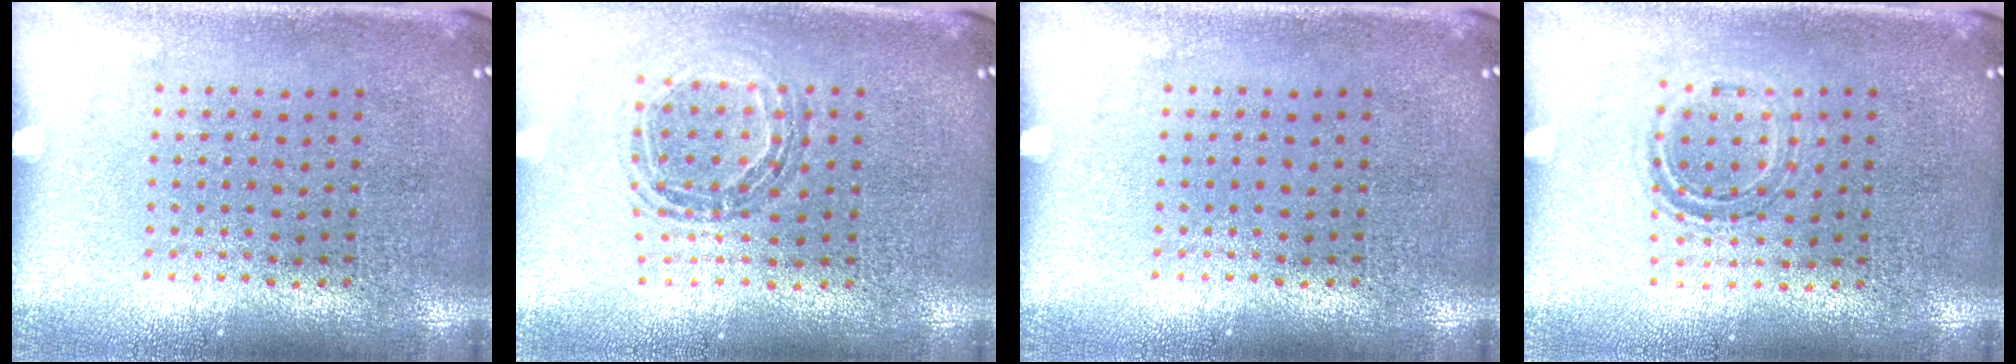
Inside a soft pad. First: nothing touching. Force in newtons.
{"total": 0.8, "press": 0.8, "slide": 0.1}
{"total": 0.0}
{"total": 1.1, "press": 0.9, "slide": 0.6}